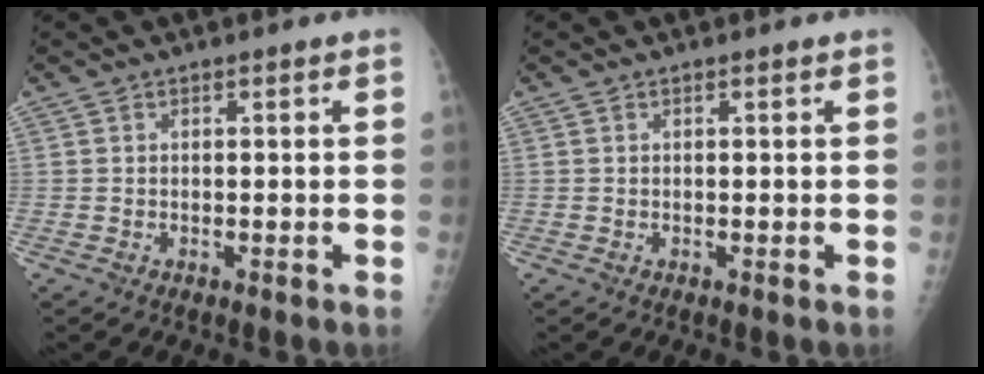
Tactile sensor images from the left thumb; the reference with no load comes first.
{"total": 0.0}